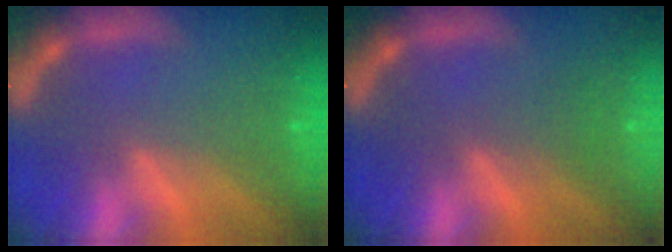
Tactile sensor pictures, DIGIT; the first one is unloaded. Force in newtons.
{"total": 1.5}